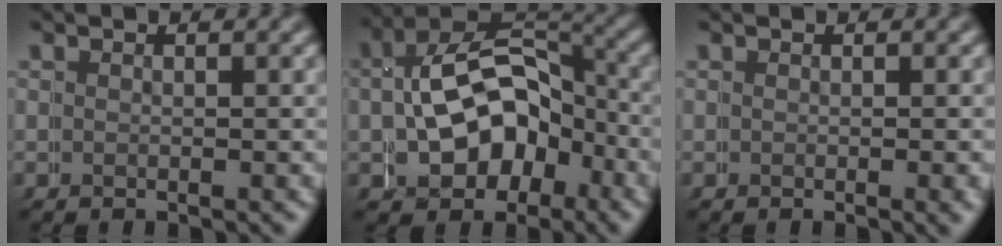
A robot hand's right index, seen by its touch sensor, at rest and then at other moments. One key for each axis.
{"total": 8.0, "fx": -0.9, "fy": 7.0, "fz": 3.8, "tx": -0.082, "ty": -0.029, "tz": -0.005}
{"total": 0.5, "fx": 0.1, "fy": -0.2, "fz": 0.4, "tx": -0.001, "ty": 0.005, "tz": -0.001}